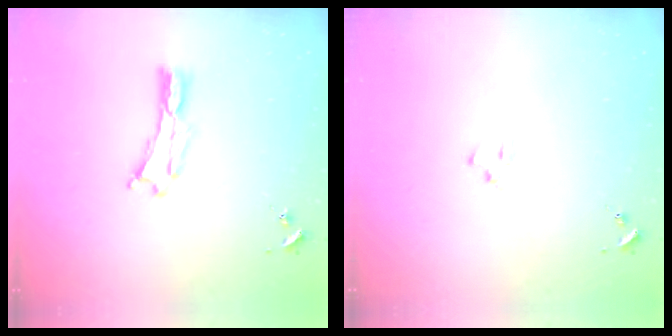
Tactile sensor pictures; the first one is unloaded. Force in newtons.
{"total": 1.3, "press": 1.3, "slide": 0.3}